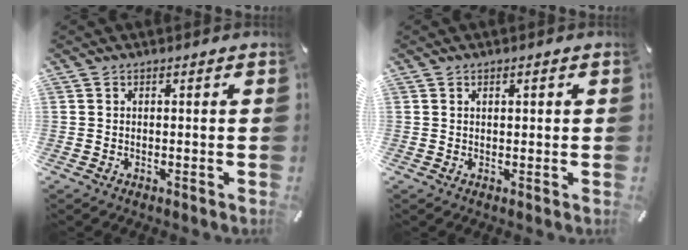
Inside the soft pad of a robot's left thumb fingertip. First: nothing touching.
{"total": 1.2, "force": [0.5, 0.5, 1.0], "torque": [-0.020, 0.003, 0.007]}